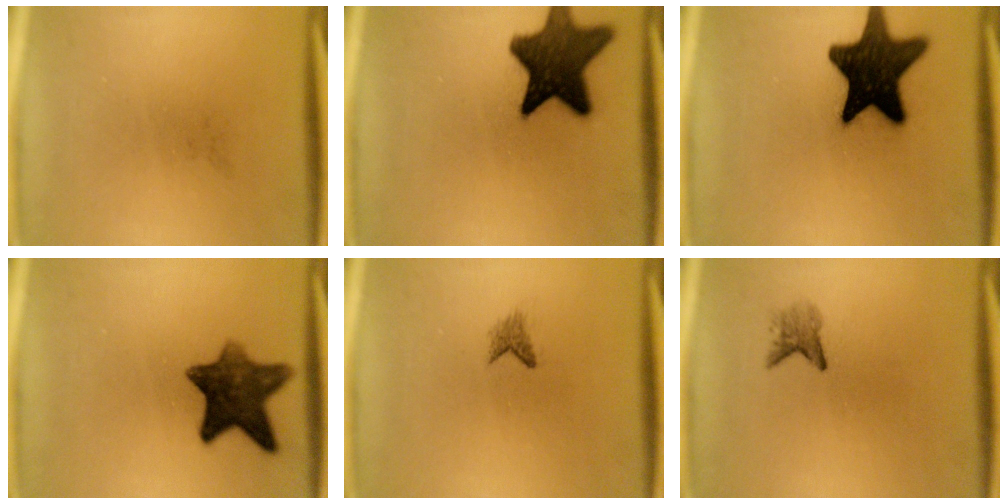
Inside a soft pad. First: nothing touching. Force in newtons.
{"total": 13.6}
{"total": 18.3}
{"total": 10.2}
{"total": 1.2}
{"total": 2.0}